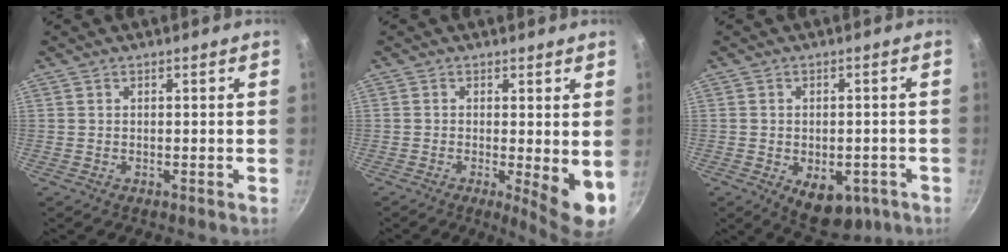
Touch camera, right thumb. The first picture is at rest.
{"total": 7.2, "force": [-0.6, 1.8, 6.9], "torque": [-0.091, -0.015, -0.005]}
{"total": 9.6, "force": [-3.6, 5.9, 6.7], "torque": [-0.055, 0.008, -0.032]}